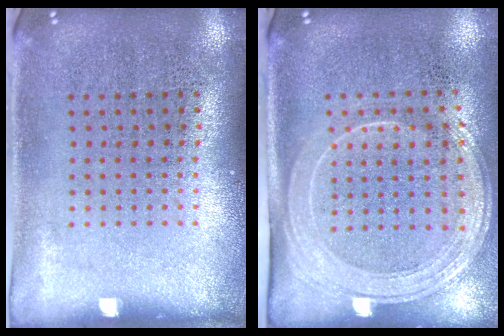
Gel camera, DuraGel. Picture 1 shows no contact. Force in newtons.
{"total": 2.0, "press": 1.7, "slide": 1.1}